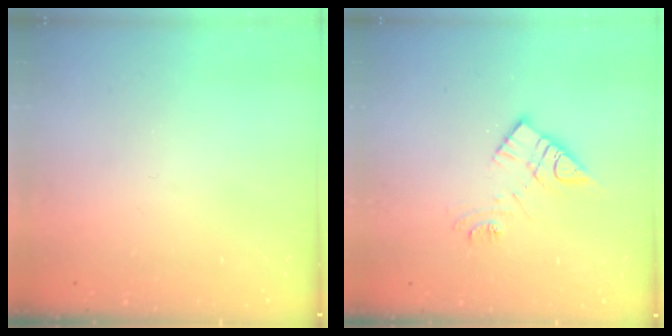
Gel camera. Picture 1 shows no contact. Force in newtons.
{"total": 11.6, "press": 11.6, "slide": 0.9}